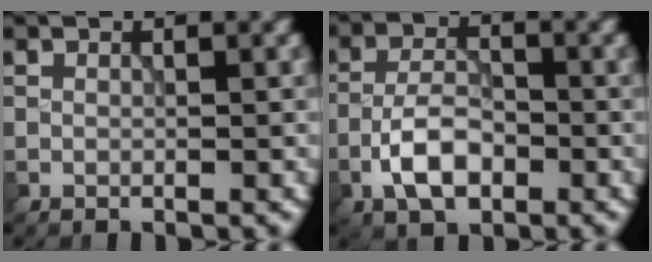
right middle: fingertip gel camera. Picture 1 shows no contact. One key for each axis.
{"total": 4.7, "fx": -2.1, "fy": 2.3, "fz": 3.5, "tx": -0.062, "ty": 0.006, "tz": -0.044}